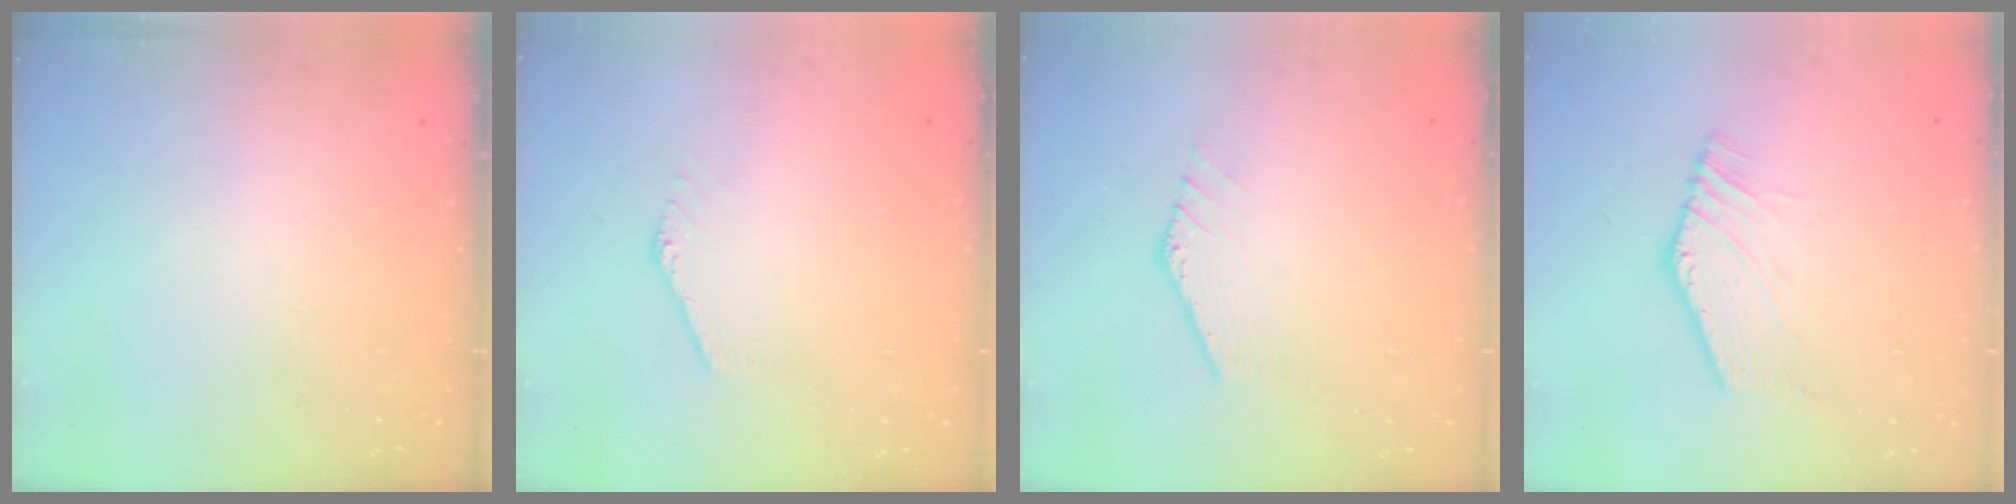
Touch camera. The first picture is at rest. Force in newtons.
{"total": 1.6, "press": 1.6, "slide": 0.0}
{"total": 0.0}
{"total": 1.1, "press": 1.1, "slide": 0.1}